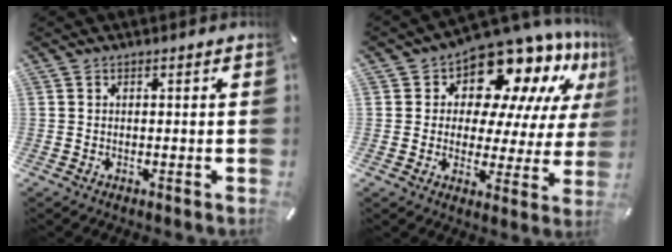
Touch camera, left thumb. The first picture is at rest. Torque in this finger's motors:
{"motor_torque": [2.50, 2.51, 0.38, -0.25, 0.10]}